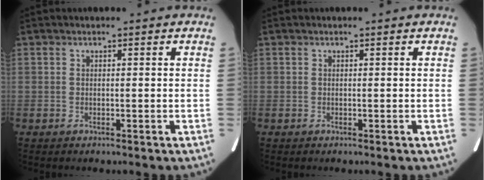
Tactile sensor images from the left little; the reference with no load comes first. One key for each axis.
{"total": 0.0}